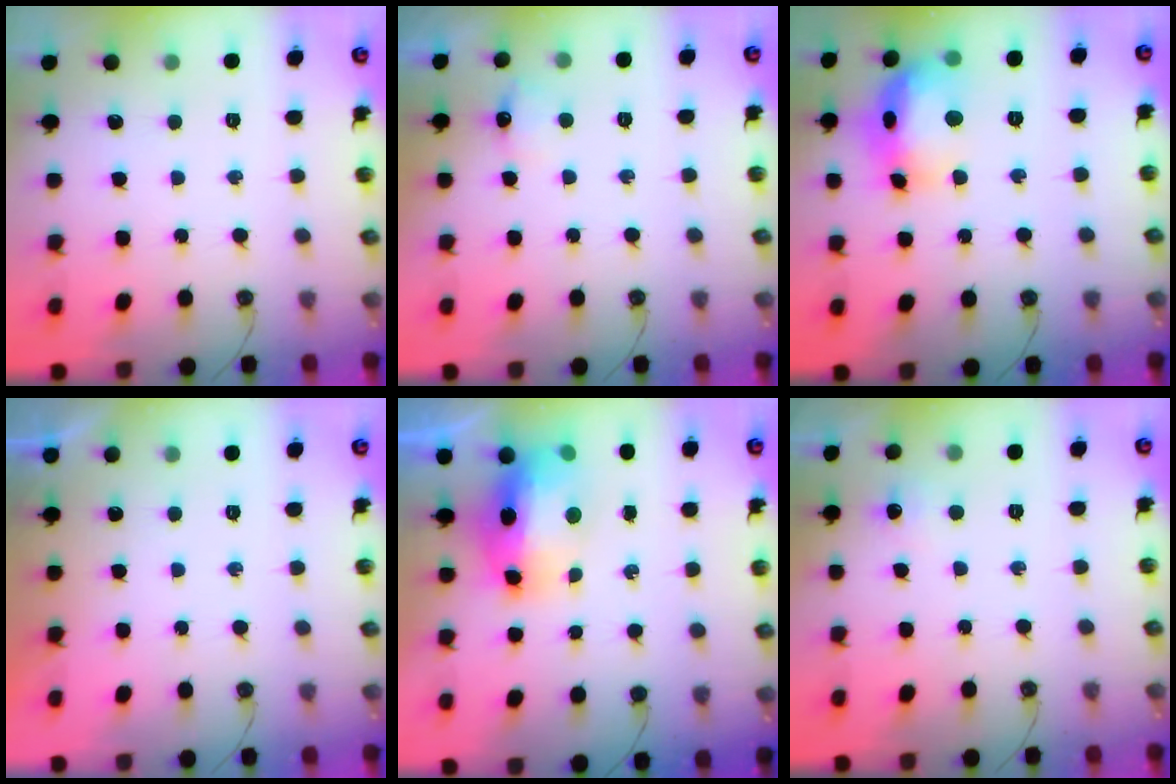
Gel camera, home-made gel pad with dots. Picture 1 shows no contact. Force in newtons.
{"total": 6.0, "press": 5.9, "slide": 1.2}
{"total": 15.6, "press": 15.5, "slide": 1.7}
{"total": 0.0}
{"total": 13.4, "press": 13.3, "slide": 1.6}
{"total": 4.1, "press": 4.0, "slide": 0.6}